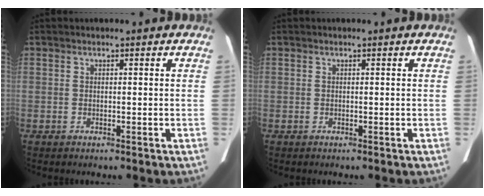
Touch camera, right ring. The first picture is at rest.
{"total": 0.0}